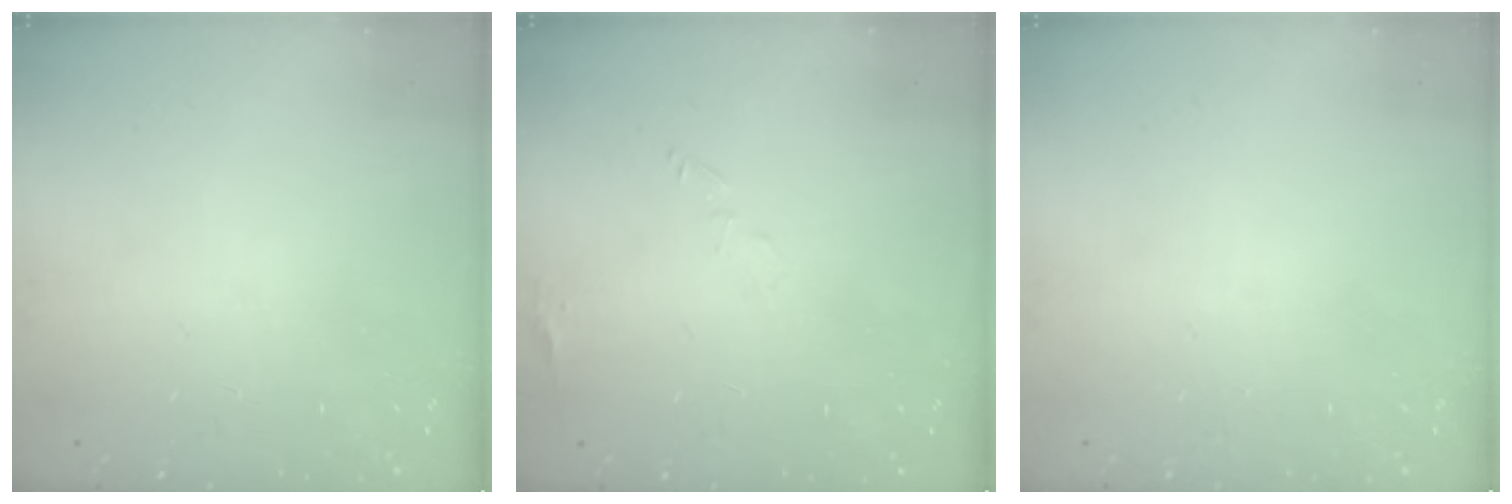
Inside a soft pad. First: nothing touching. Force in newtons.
{"total": 3.0, "press": 3.0, "slide": 0.2}
{"total": 0.0}